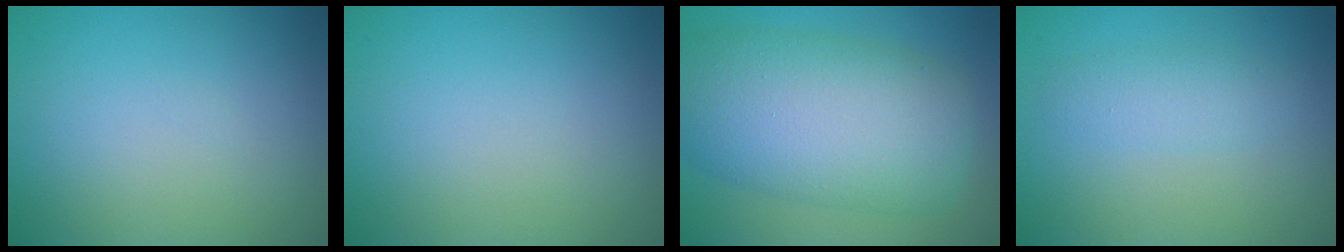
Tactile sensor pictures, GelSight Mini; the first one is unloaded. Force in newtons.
{"total": 0.0}
{"total": 11.0, "press": 11.0, "slide": 0.3}
{"total": 1.9, "press": 1.9, "slide": 0.0}